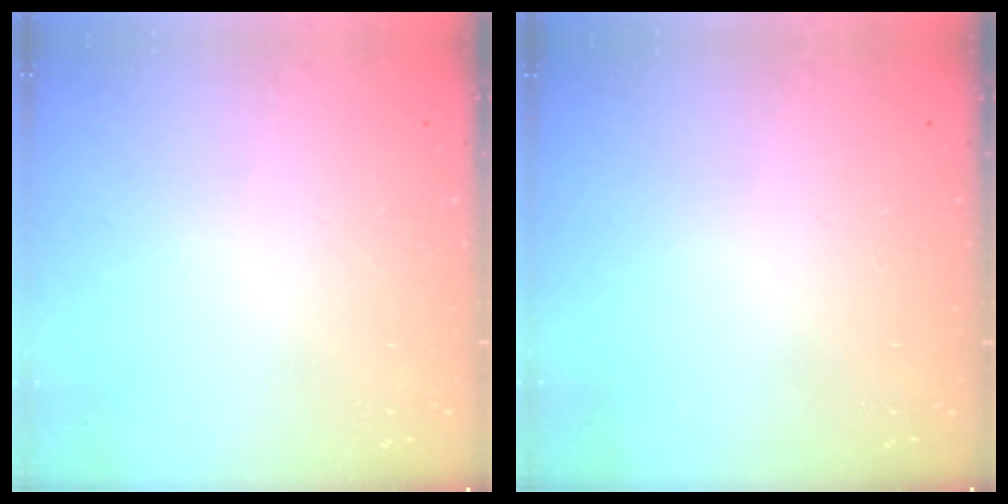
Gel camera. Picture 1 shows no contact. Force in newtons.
{"total": 0.0}